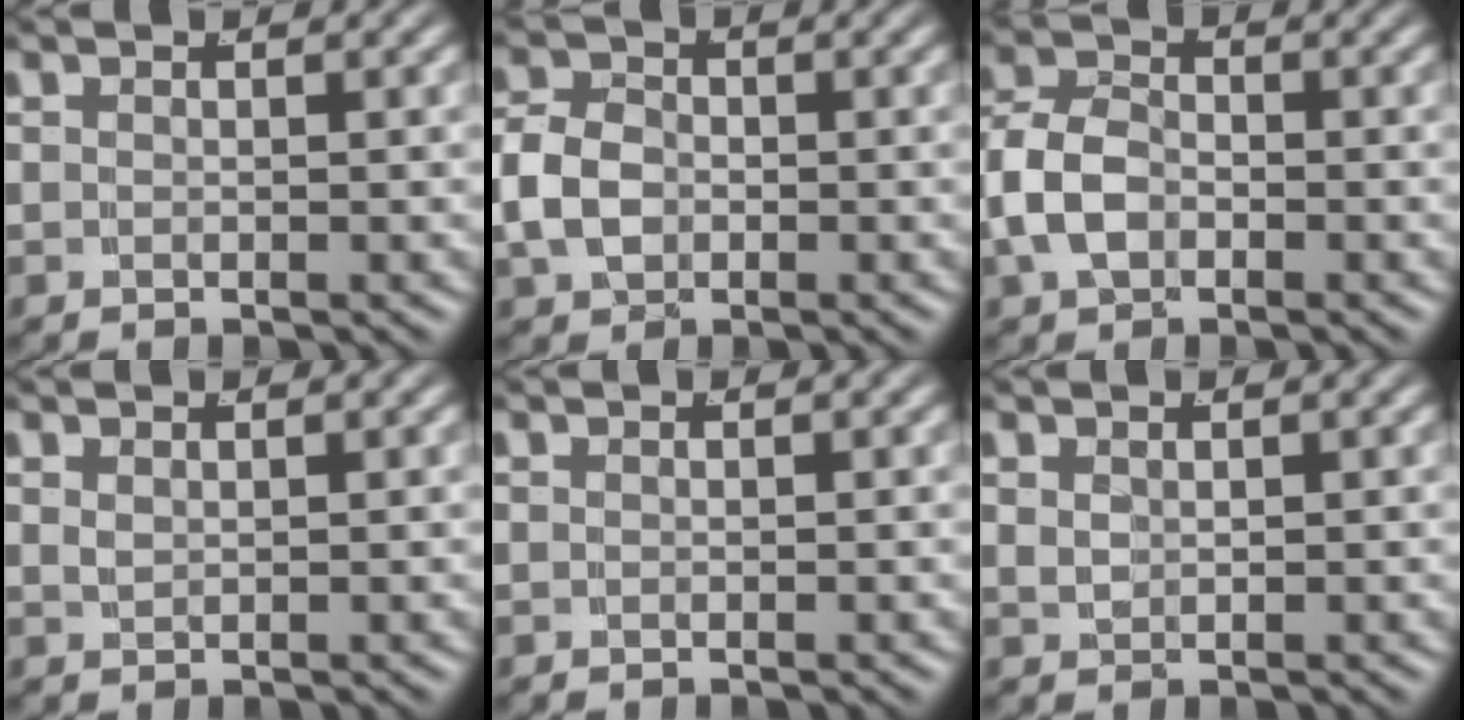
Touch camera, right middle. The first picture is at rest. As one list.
[{"total": 3.6, "force": [-0.5, 2.8, 2.1], "torque": [-0.053, -0.010, -0.001]}, {"total": 4.8, "force": [-0.7, 3.7, 2.9], "torque": [-0.073, -0.013, -0.004]}, {"total": 0.8, "force": [0.6, -0.5, 0.1], "torque": [0.001, -0.005, 0.023]}, {"total": 0.0}, {"total": 0.9, "force": [0.6, 0.3, 0.5], "torque": [-0.015, -0.011, 0.026]}]